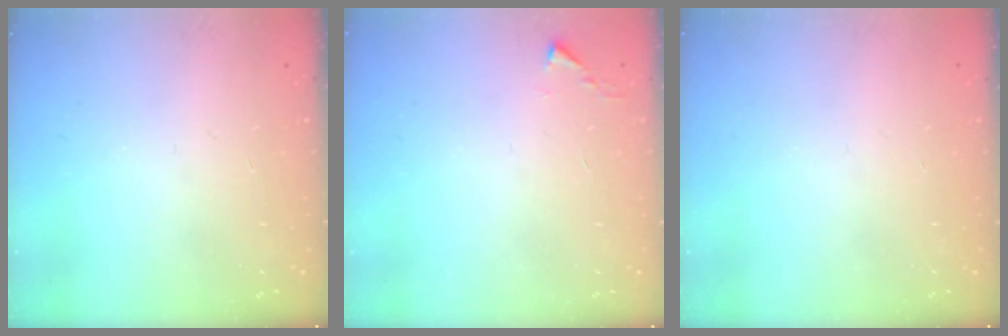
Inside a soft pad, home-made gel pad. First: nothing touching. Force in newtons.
{"total": 1.1, "press": 1.1, "slide": 0.1}
{"total": 0.0}